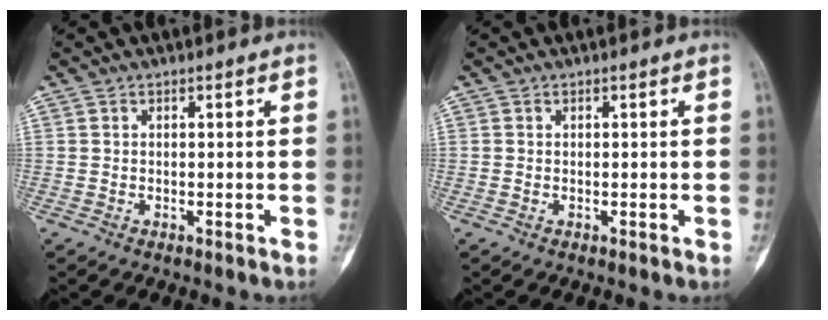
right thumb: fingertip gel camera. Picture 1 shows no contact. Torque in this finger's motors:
{"motor_torque": [-0.18, -0.02, 0.03, -0.07, -0.02]}